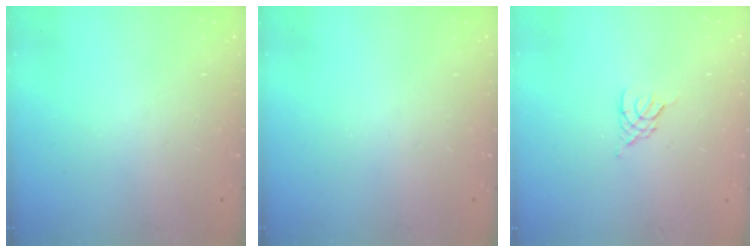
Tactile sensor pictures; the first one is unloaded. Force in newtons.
{"total": 0.0}
{"total": 2.3, "press": 2.3, "slide": 0.5}